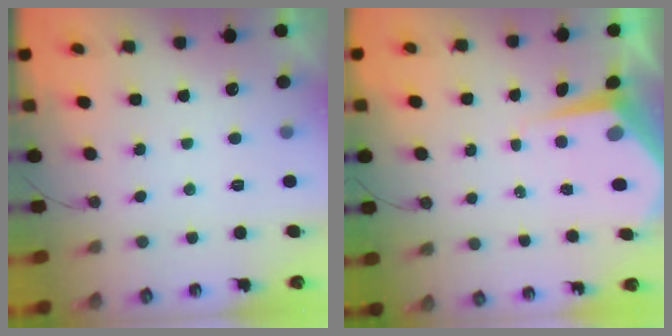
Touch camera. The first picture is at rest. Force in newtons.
{"total": 6.2, "press": 6.2, "slide": 0.5}